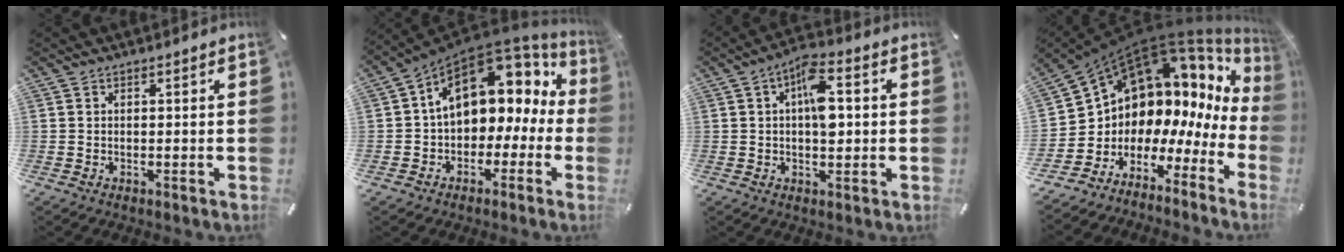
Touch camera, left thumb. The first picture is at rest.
{"total": 13.5, "force": [4.3, 9.4, 8.7], "torque": [-0.134, -0.023, 0.075]}
{"total": 8.7, "force": [1.1, 4.5, 7.3], "torque": [-0.098, 0.003, 0.013]}
{"total": 9.5, "force": [7.3, 6.0, 0.8], "torque": [-0.035, -0.099, 0.135]}